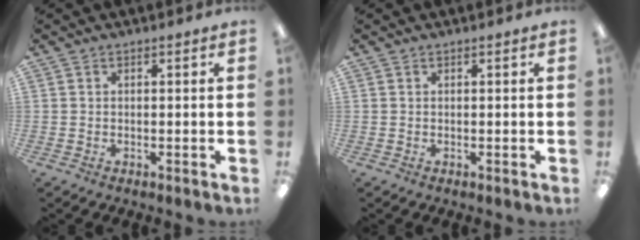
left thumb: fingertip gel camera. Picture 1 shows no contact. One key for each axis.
{"total": 0.0}